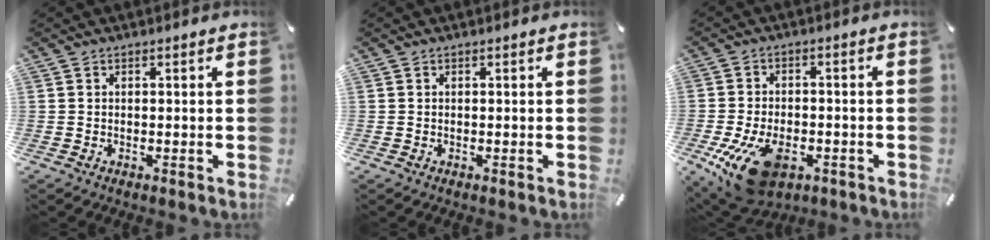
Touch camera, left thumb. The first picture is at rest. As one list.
[{"total": 0.0}, {"total": 14.2, "force": [-6.0, 8.1, 10.1], "torque": [-0.198, 0.017, -0.100]}]